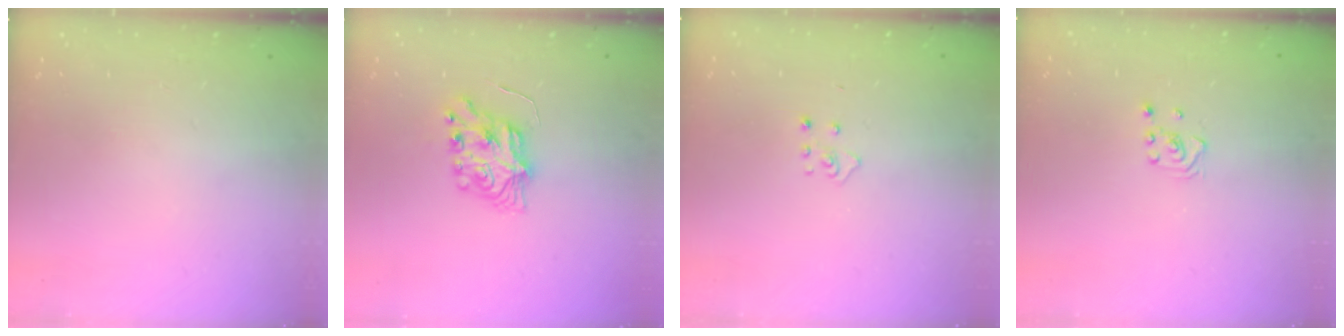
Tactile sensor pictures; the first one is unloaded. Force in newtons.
{"total": 7.3, "press": 7.3, "slide": 0.2}
{"total": 3.7, "press": 3.6, "slide": 0.3}
{"total": 2.6, "press": 2.4, "slide": 1.0}